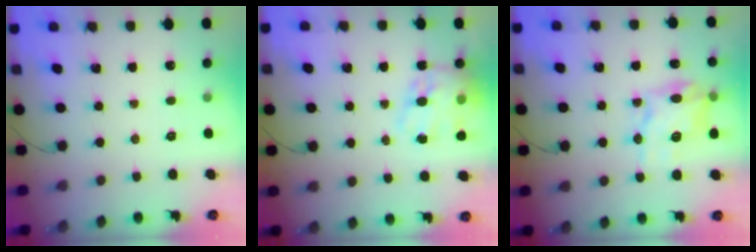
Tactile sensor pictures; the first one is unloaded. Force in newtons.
{"total": 16.5, "press": 16.0, "slide": 4.3}
{"total": 11.4, "press": 11.4, "slide": 0.5}